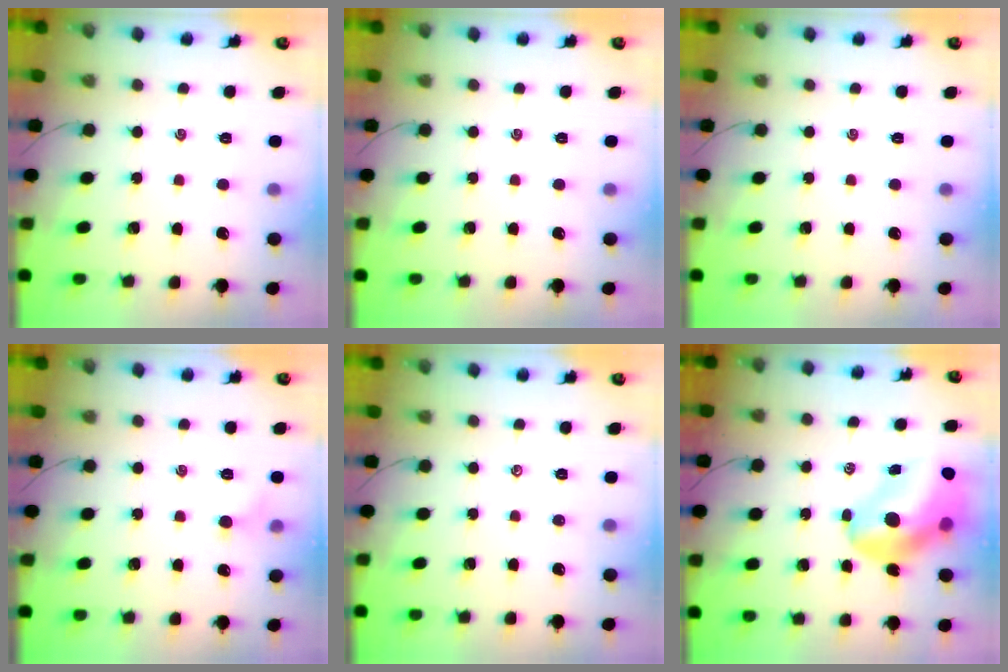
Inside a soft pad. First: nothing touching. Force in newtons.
{"total": 0.0}
{"total": 0.0}
{"total": 5.0, "press": 4.7, "slide": 1.7}
{"total": 0.0}
{"total": 15.9, "press": 15.2, "slide": 4.7}